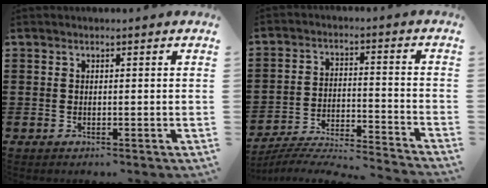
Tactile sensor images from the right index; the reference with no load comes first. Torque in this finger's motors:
{"motor_torque": [0.95, 1.18, -0.24, 0.01]}